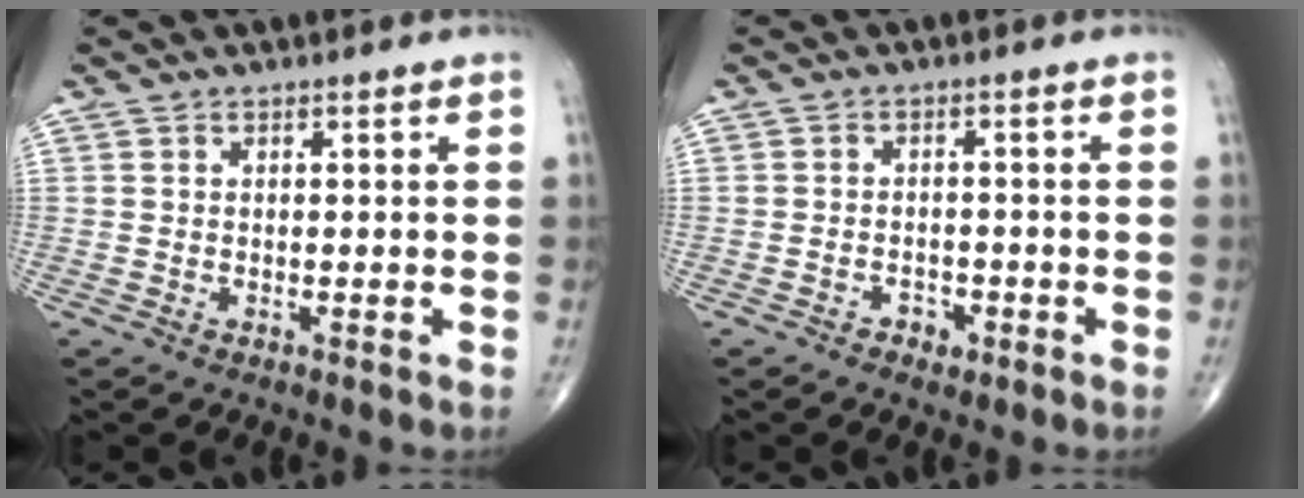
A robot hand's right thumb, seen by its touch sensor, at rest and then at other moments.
{"total": 2.5, "force": [-1.4, 1.8, 1.0], "torque": [-0.009, 0.010, -0.020]}